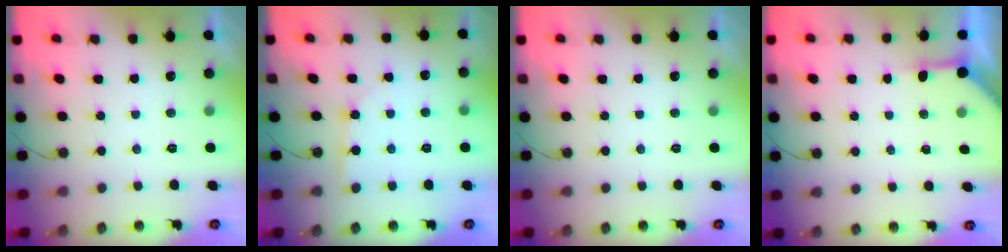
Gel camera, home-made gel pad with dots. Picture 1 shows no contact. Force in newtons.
{"total": 2.0, "press": 1.9, "slide": 0.3}
{"total": 0.0}
{"total": 3.8, "press": 3.7, "slide": 0.4}